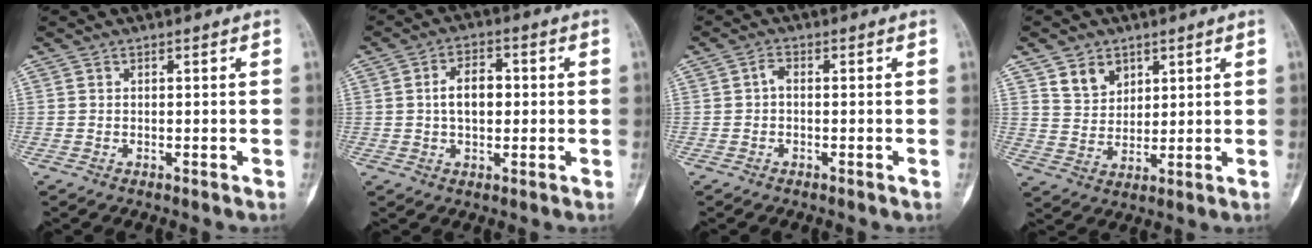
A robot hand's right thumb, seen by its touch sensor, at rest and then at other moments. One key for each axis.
{"total": 6.7, "fx": 0.3, "fy": 4.0, "fz": 5.3, "tx": -0.077, "ty": 0.014, "tz": 0.001}
{"total": 1.5, "fx": -0.2, "fy": 0.8, "fz": 1.3, "tx": -0.021, "ty": 0.003, "tz": -0.010}
{"total": 6.4, "fx": 3.6, "fy": 4.6, "fz": 2.5, "tx": -0.019, "ty": -0.026, "tz": 0.074}